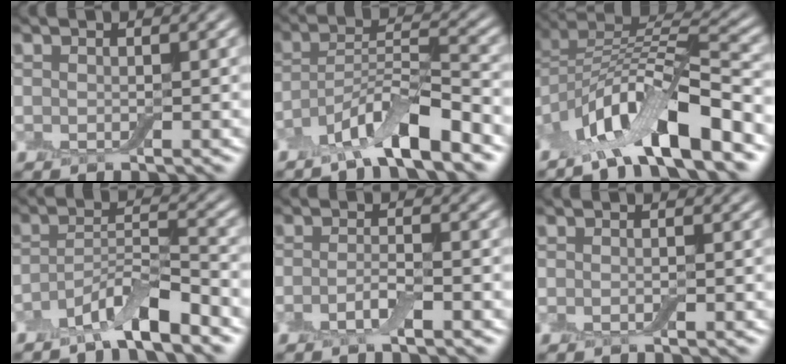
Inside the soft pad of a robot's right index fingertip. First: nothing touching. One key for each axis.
{"total": 6.9, "fx": -4.9, "fy": 1.2, "fz": 4.7, "tx": -0.082, "ty": 0.009, "tz": -0.090}
{"total": 9.9, "fx": -5.9, "fy": 3.1, "fz": 7.3, "tx": -0.120, "ty": 0.011, "tz": -0.112}
{"total": 4.9, "fx": -3.7, "fy": 0.9, "fz": 3.1, "tx": -0.054, "ty": 0.004, "tz": -0.072}
{"total": 1.8, "fx": -1.0, "fy": 0.3, "fz": 1.5, "tx": -0.032, "ty": 0.005, "tz": -0.025}
{"total": 0.0}